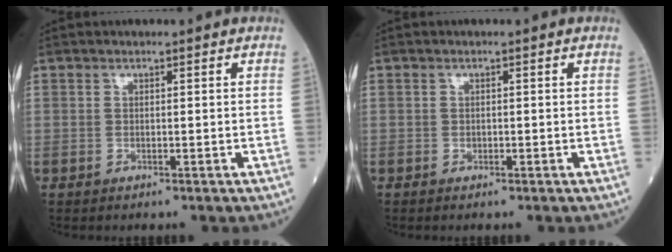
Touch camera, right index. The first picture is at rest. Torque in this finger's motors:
{"motor_torque": [0.06, -0.13, 0.05, 0.02]}